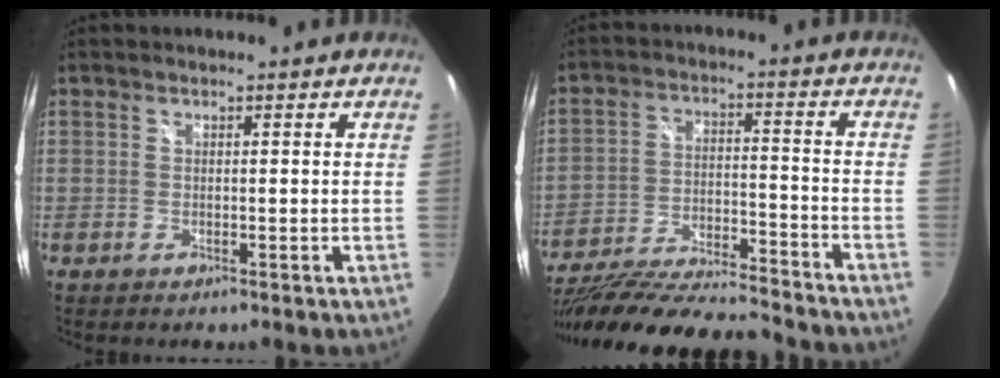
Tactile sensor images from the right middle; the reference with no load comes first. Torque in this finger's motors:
{"motor_torque": [1.10, -1.04, 0.26, 0.08]}